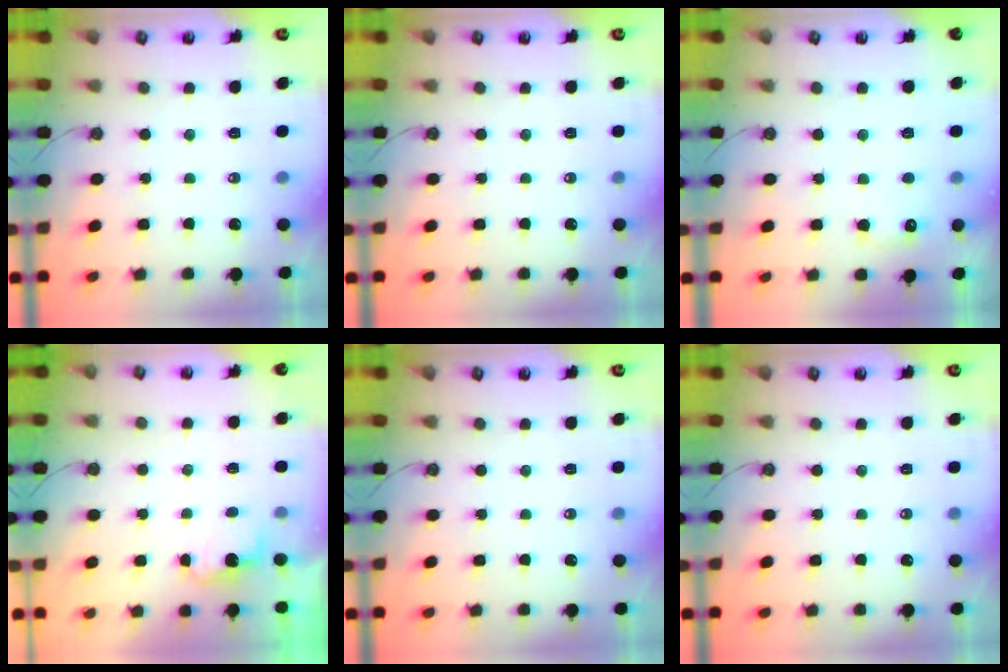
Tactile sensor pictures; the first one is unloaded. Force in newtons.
{"total": 0.0}
{"total": 6.7, "press": 6.5, "slide": 1.2}
{"total": 1.6, "press": 1.4, "slide": 0.8}
{"total": 0.0}
{"total": 0.0}